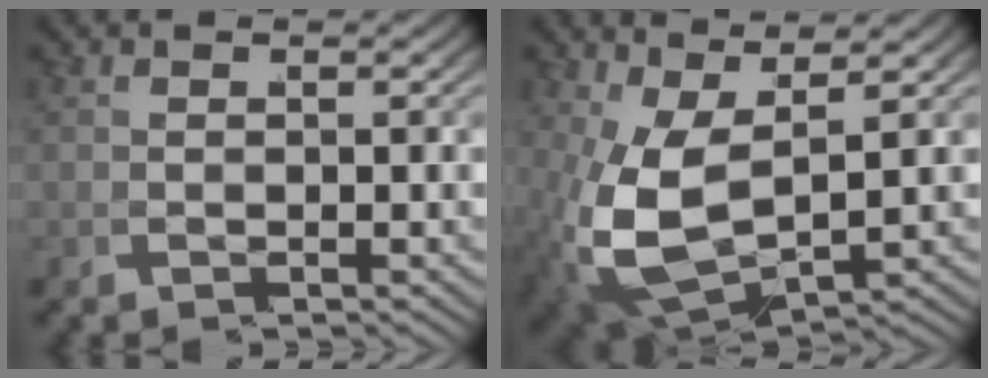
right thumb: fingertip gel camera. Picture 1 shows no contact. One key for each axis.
{"total": 9.1, "fx": 0.0, "fy": 5.5, "fz": 7.3, "tx": -0.198, "ty": -0.056, "tz": 0.036}